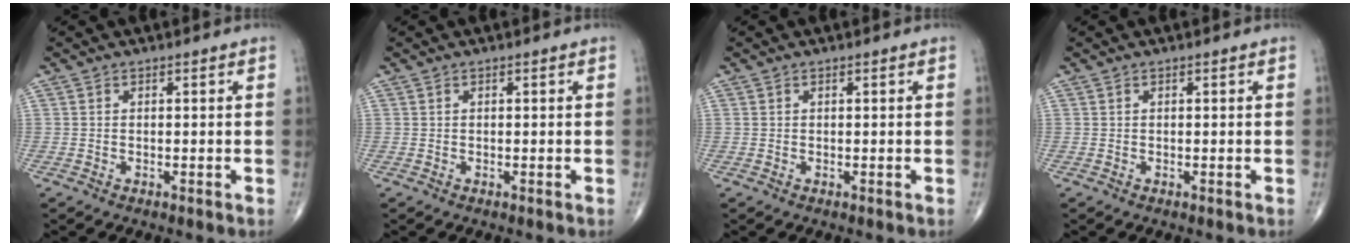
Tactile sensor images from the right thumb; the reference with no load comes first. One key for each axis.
{"total": 0.0}
{"total": 0.0}
{"total": 0.0}